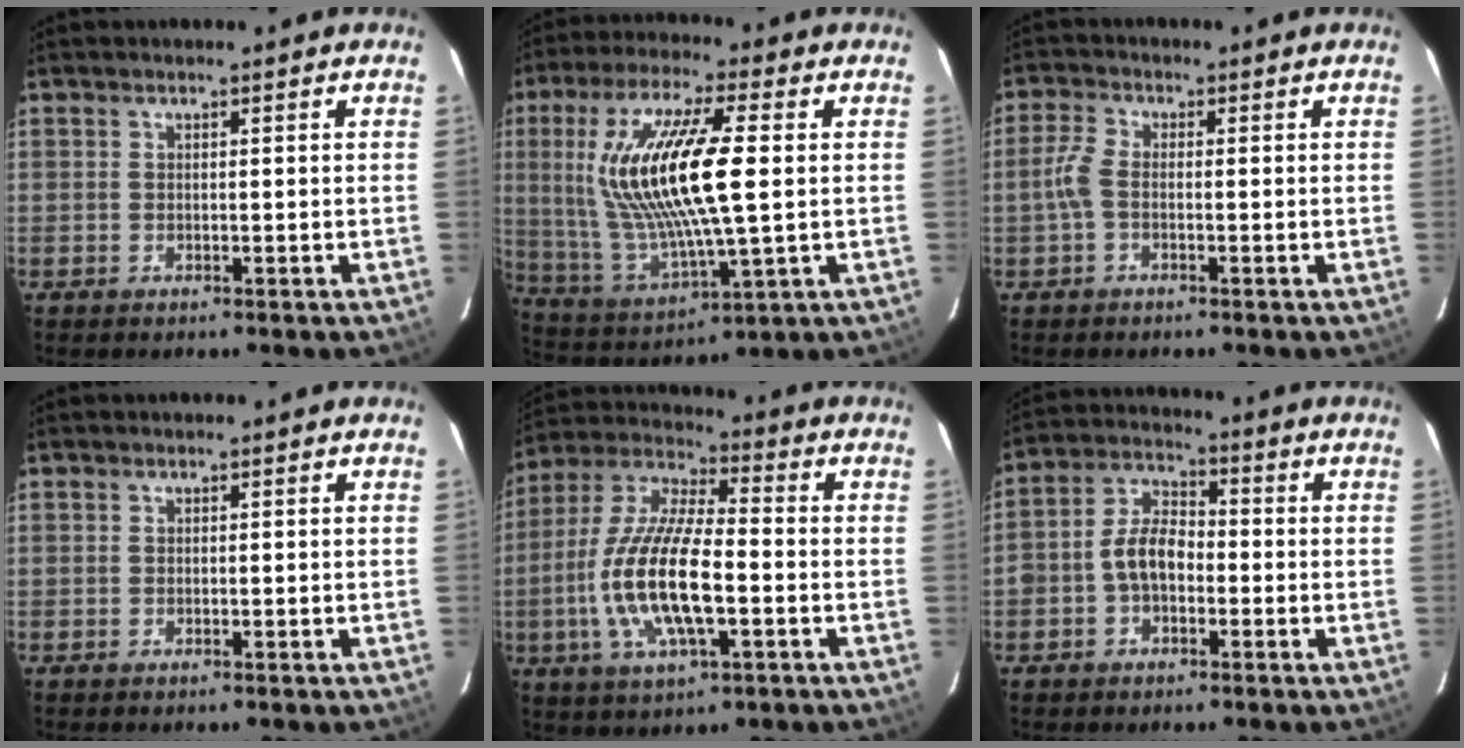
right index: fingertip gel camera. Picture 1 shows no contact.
{"total": 20.1, "force": [2.8, 4.7, 19.3], "torque": [-0.378, -0.002, 0.064]}
{"total": 3.4, "force": [-0.9, 1.6, 2.8], "torque": [-0.070, 0.007, -0.020]}
{"total": 0.0}
{"total": 17.3, "force": [-3.7, 5.7, 15.9], "torque": [-0.326, -0.004, -0.073]}
{"total": 7.3, "force": [-2.0, 4.7, 5.2], "torque": [-0.103, 0.024, -0.036]}